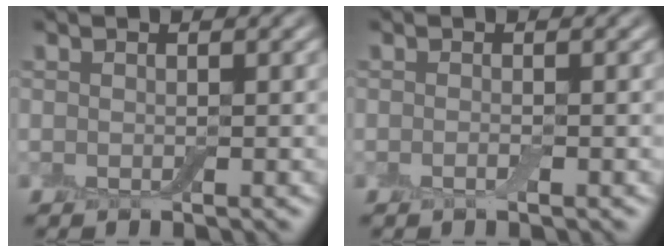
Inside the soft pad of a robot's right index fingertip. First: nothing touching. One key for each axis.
{"total": 0.6, "fx": -0.3, "fy": 0.1, "fz": 0.5, "tx": -0.011, "ty": -0.003, "tz": -0.007}